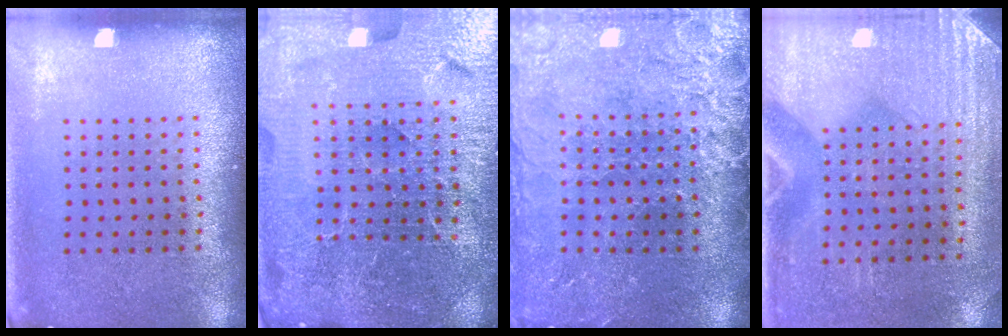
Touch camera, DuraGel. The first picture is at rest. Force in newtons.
{"total": 6.0, "press": 5.3, "slide": 2.7}
{"total": 3.8, "press": 3.4, "slide": 1.7}
{"total": 3.0, "press": 2.6, "slide": 1.5}